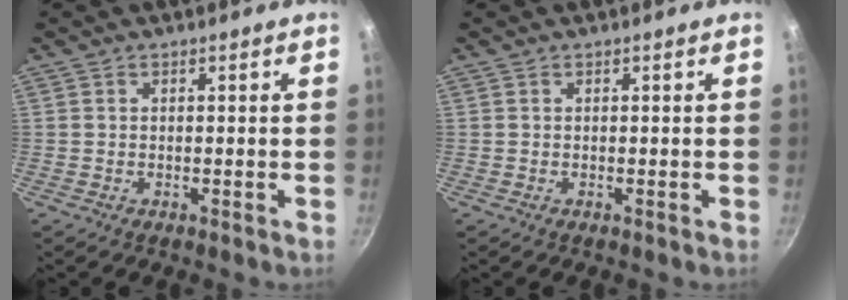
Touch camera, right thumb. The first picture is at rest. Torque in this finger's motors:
{"motor_torque": [0.00, 0.00, -0.20, 0.20, 0.00]}